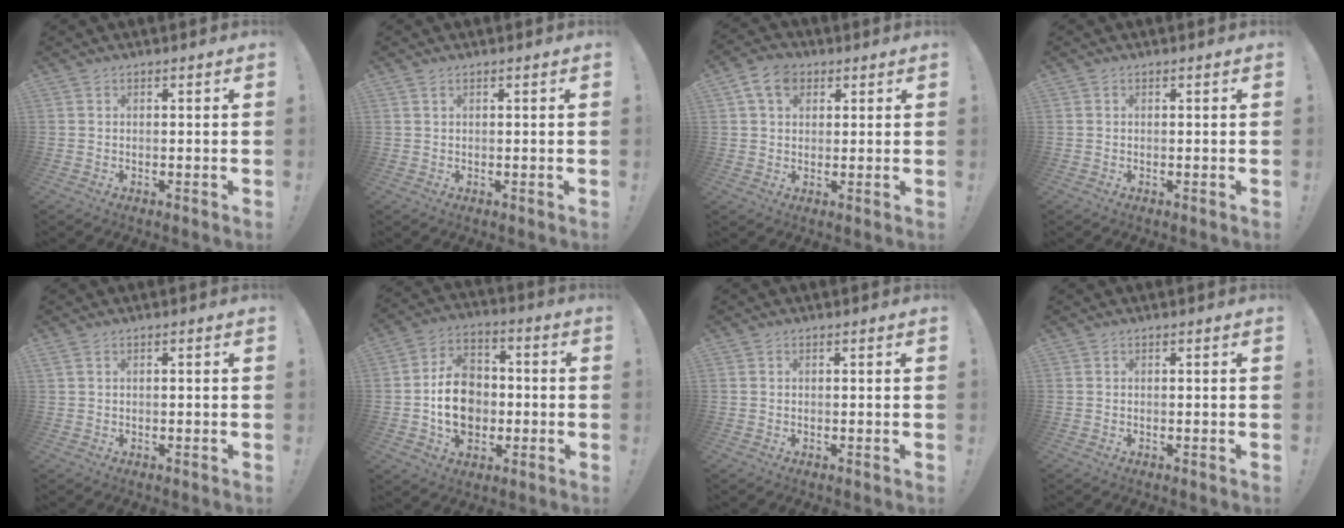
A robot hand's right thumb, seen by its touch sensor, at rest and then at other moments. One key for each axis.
{"total": 1.0, "fx": 0.6, "fy": 0.4, "fz": 0.7, "tx": -0.014, "ty": 0.000, "tz": 0.012}
{"total": 7.7, "fx": 3.3, "fy": 5.5, "fz": 4.4, "tx": -0.071, "ty": 0.002, "tz": 0.064}
{"total": 0.0}
{"total": 0.7, "fx": 0.5, "fy": 0.3, "fz": 0.4, "tx": -0.007, "ty": 0.001, "tz": 0.009}
{"total": 15.3, "fx": -1.7, "fy": 12.1, "fz": 9.2, "tx": -0.150, "ty": 0.022, "tz": -0.027}
{"total": 0.0}
{"total": 0.0}